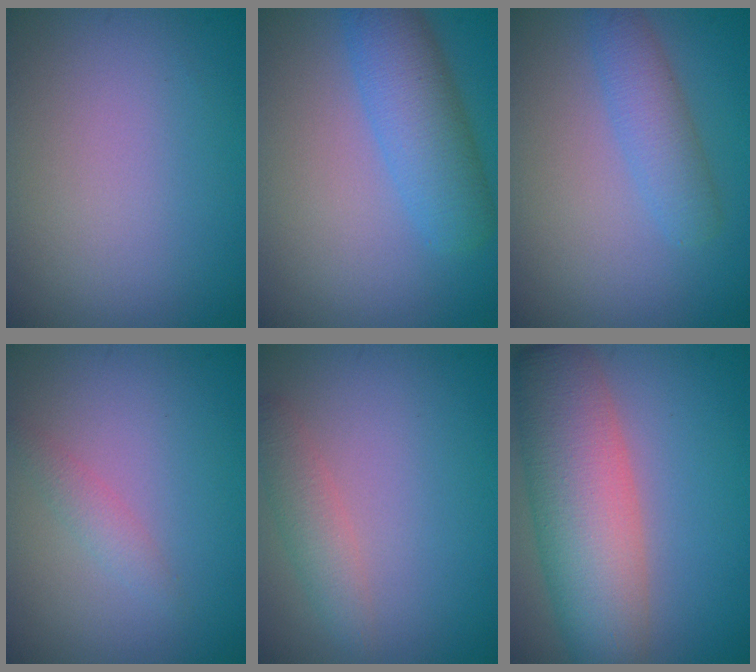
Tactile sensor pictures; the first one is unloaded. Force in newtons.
{"total": 5.2, "press": 5.2, "slide": 0.1}
{"total": 3.0, "press": 3.0, "slide": 0.1}
{"total": 1.3, "press": 1.3, "slide": 0.1}
{"total": 2.1, "press": 2.1, "slide": 0.1}
{"total": 9.7, "press": 9.7, "slide": 0.4}